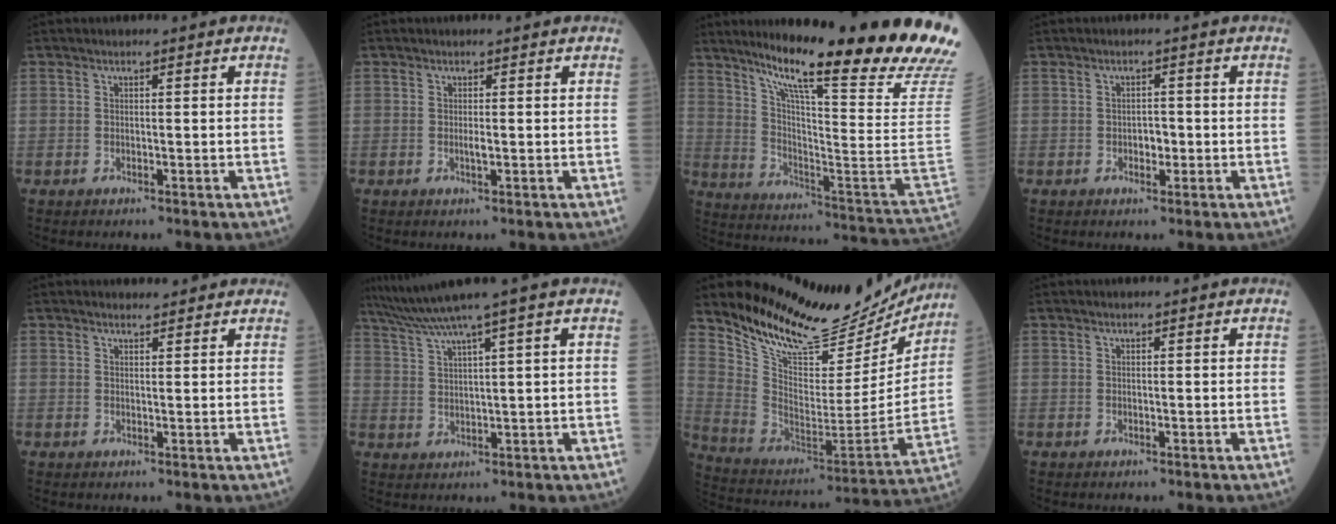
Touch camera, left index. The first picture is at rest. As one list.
[{"total": 0.9, "force": [0.1, 0.1, 0.9], "torque": [-0.017, -0.002, 0.000]}, {"total": 29.3, "force": [23.5, -2.8, 17.3], "torque": [-0.236, -0.116, 0.324]}, {"total": 1.6, "force": [-0.5, 1.0, 1.2], "torque": [-0.013, 0.002, -0.007]}, {"total": 2.1, "force": [1.9, 0.9, 0.2], "torque": [-0.001, 0.008, 0.022]}, {"total": 6.8, "force": [5.2, -2.2, 3.7], "torque": [-0.070, 0.015, 0.098]}, {"total": 21.4, "force": [19.6, 6.1, 6.2], "torque": [-0.105, -0.054, 0.290]}, {"total": 0.0}]